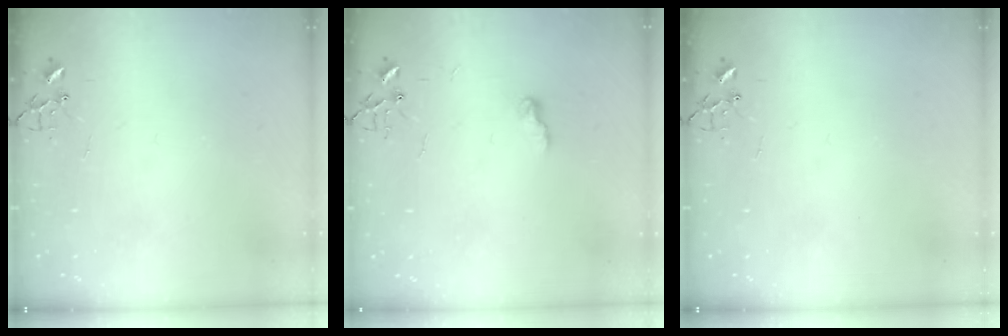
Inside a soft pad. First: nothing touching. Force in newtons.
{"total": 5.0, "press": 4.9, "slide": 0.7}
{"total": 0.0}